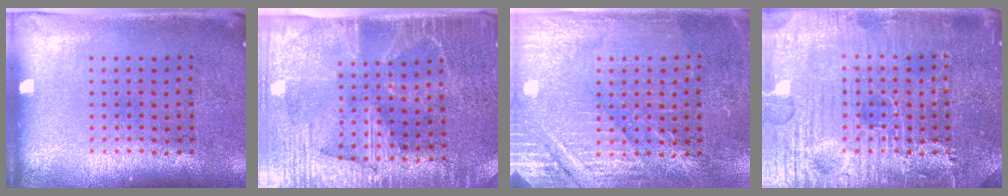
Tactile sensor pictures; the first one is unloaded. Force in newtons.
{"total": 4.0, "press": 3.4, "slide": 2.0}
{"total": 2.9, "press": 2.9, "slide": 0.2}
{"total": 4.9, "press": 4.9, "slide": 0.4}